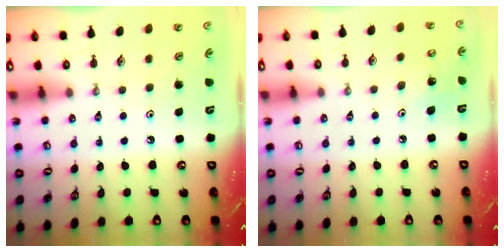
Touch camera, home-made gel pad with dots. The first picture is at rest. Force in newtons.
{"total": 5.2, "press": 5.1, "slide": 0.5}